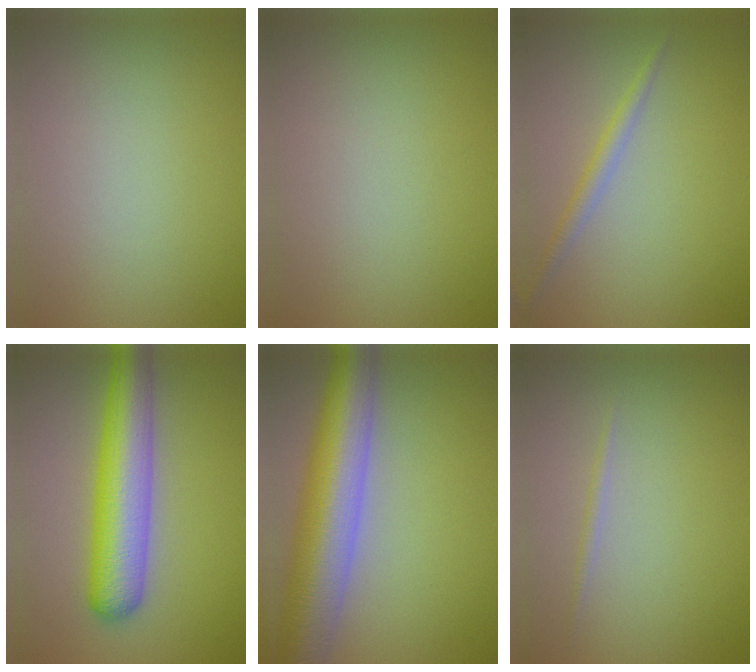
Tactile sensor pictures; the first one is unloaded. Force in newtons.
{"total": 0.0}
{"total": 1.6, "press": 1.6, "slide": 0.1}
{"total": 7.5, "press": 7.5, "slide": 0.3}
{"total": 10.2, "press": 10.2, "slide": 0.5}
{"total": 0.7, "press": 0.7, "slide": 0.0}